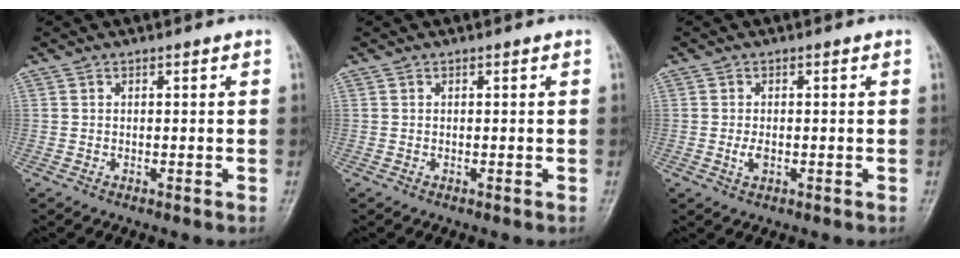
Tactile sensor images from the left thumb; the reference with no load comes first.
{"total": 0.0}
{"total": 1.9, "force": [-0.3, 1.1, 1.5], "torque": [-0.031, -0.002, -0.006]}